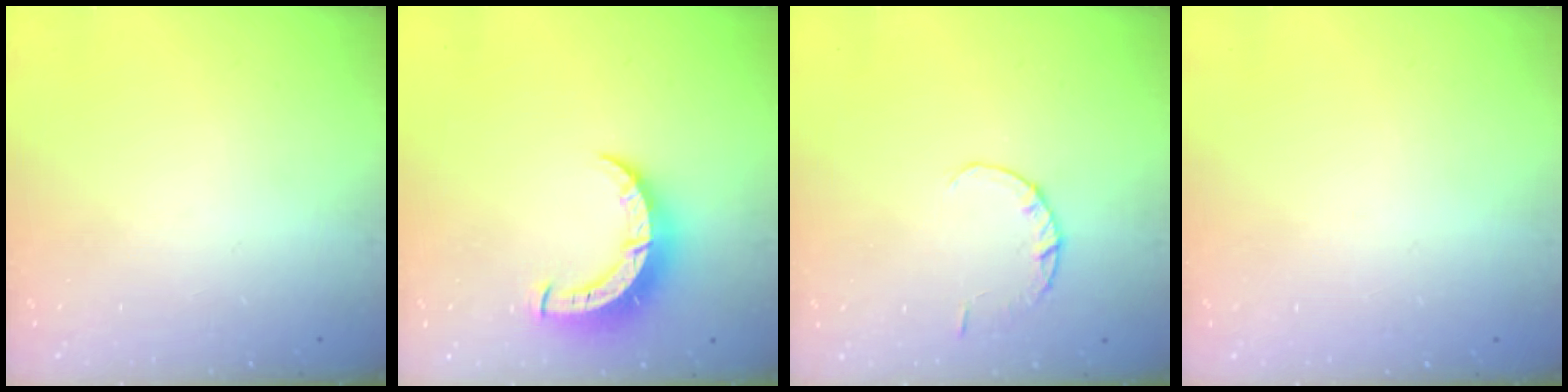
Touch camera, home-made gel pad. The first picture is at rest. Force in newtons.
{"total": 8.3, "press": 8.3, "slide": 1.0}
{"total": 1.8, "press": 1.8, "slide": 0.3}
{"total": 2.4, "press": 2.4, "slide": 0.2}